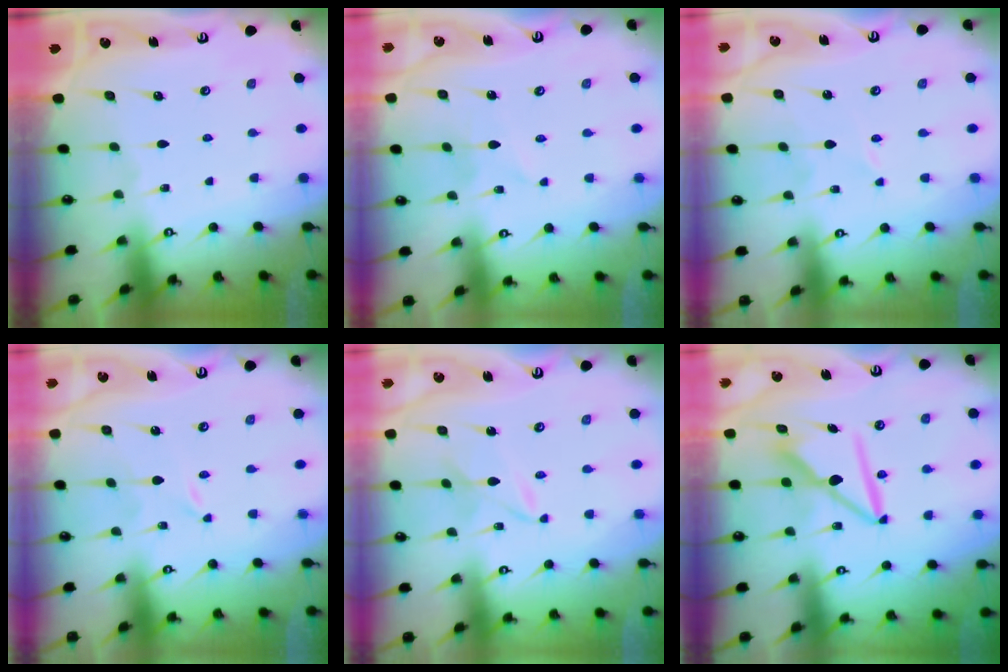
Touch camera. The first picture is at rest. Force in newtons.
{"total": 1.7, "press": 1.7, "slide": 0.2}
{"total": 2.0, "press": 2.0, "slide": 0.3}
{"total": 0.0}
{"total": 2.9, "press": 2.9, "slide": 0.3}
{"total": 9.1, "press": 9.1, "slide": 0.7}